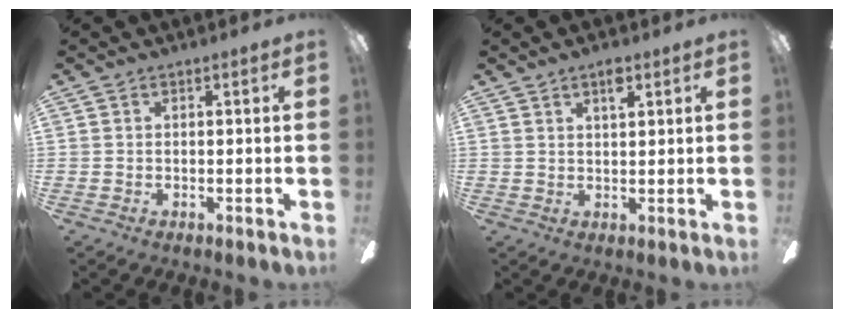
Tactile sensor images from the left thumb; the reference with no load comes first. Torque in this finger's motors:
{"motor_torque": [-0.16, -0.22, -0.30, 0.00, -0.04]}